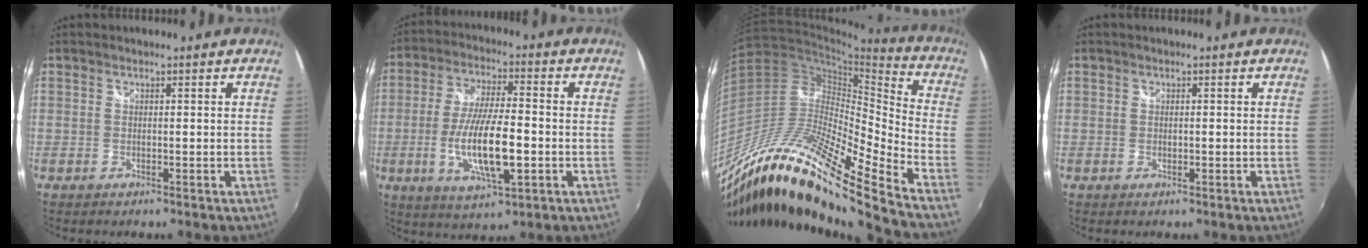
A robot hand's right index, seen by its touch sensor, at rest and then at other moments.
{"total": 13.7, "force": [-3.2, 3.6, 12.8], "torque": [-0.251, -0.013, -0.054]}
{"total": 23.2, "force": [-17.2, 2.4, 15.5], "torque": [-0.262, -0.033, -0.320]}
{"total": 0.6, "force": [0.1, 0.3, 0.6], "torque": [-0.011, 0.000, 0.001]}